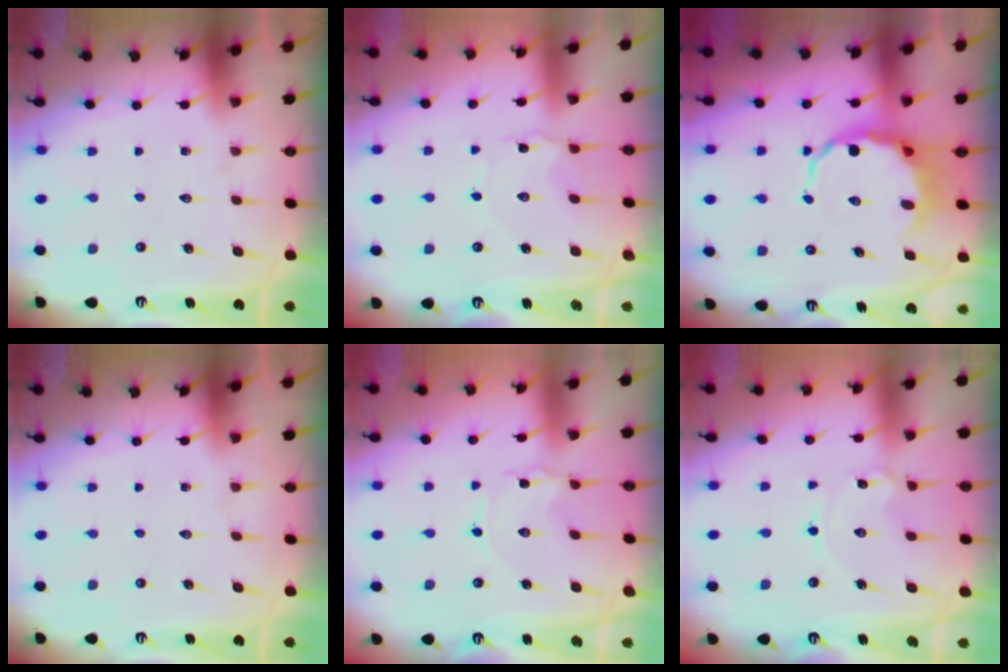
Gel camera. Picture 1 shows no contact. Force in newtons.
{"total": 1.6, "press": 1.5, "slide": 0.2}
{"total": 6.5, "press": 6.0, "slide": 2.6}
{"total": 0.0}
{"total": 0.9, "press": 0.9, "slide": 0.1}
{"total": 1.2, "press": 1.1, "slide": 0.1}